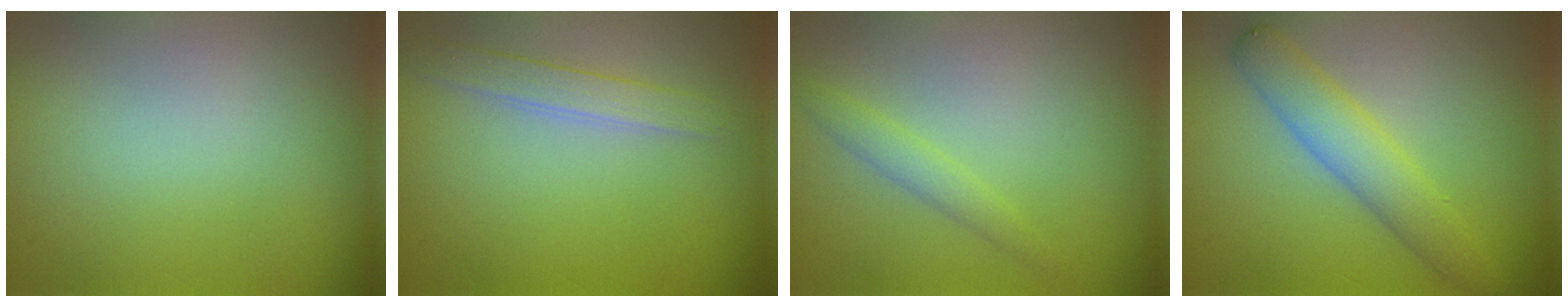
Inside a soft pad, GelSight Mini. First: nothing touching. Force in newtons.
{"total": 1.8, "press": 1.8, "slide": 0.1}
{"total": 1.5, "press": 1.5, "slide": 0.1}
{"total": 3.7, "press": 3.7, "slide": 0.1}